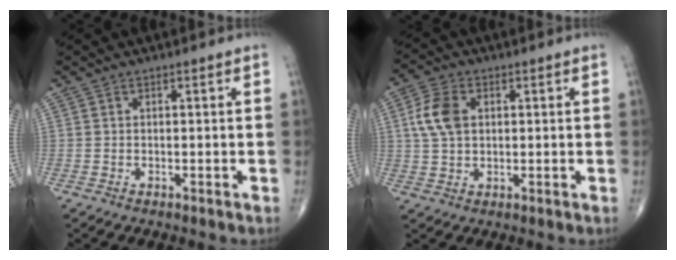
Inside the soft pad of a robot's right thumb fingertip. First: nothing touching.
{"total": 7.1, "force": [1.4, 4.7, 5.0], "torque": [-0.099, 0.005, 0.025]}